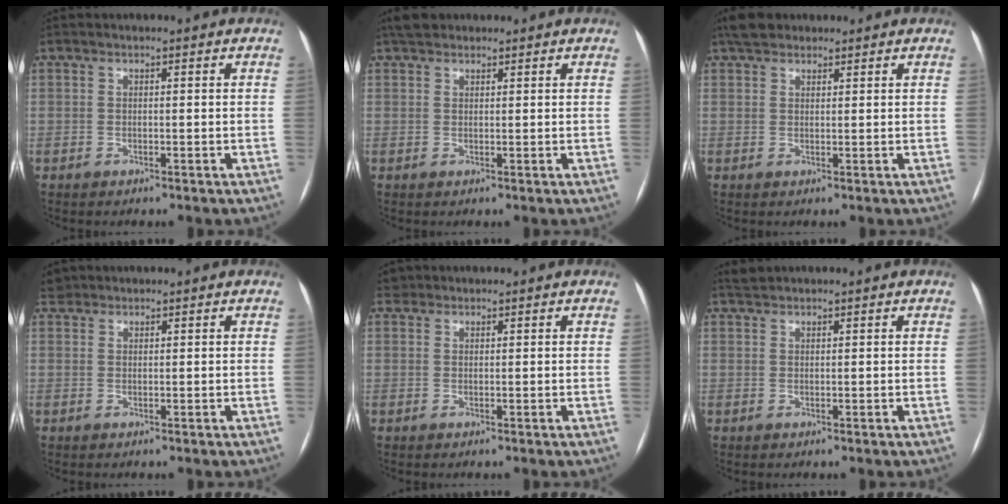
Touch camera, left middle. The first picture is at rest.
{"total": 2.7, "force": [2.3, 1.2, 0.8], "torque": [-0.015, 0.021, 0.038]}
{"total": 3.6, "force": [2.9, 1.8, 1.2], "torque": [-0.024, 0.021, 0.050]}
{"total": 1.6, "force": [1.3, 0.8, -0.3], "torque": [0.006, 0.012, 0.022]}
{"total": 1.3, "force": [1.0, 0.8, -0.3], "torque": [0.007, 0.009, 0.013]}
{"total": 1.2, "force": [1.2, 0.1, 0.0], "torque": [-0.006, 0.012, 0.029]}